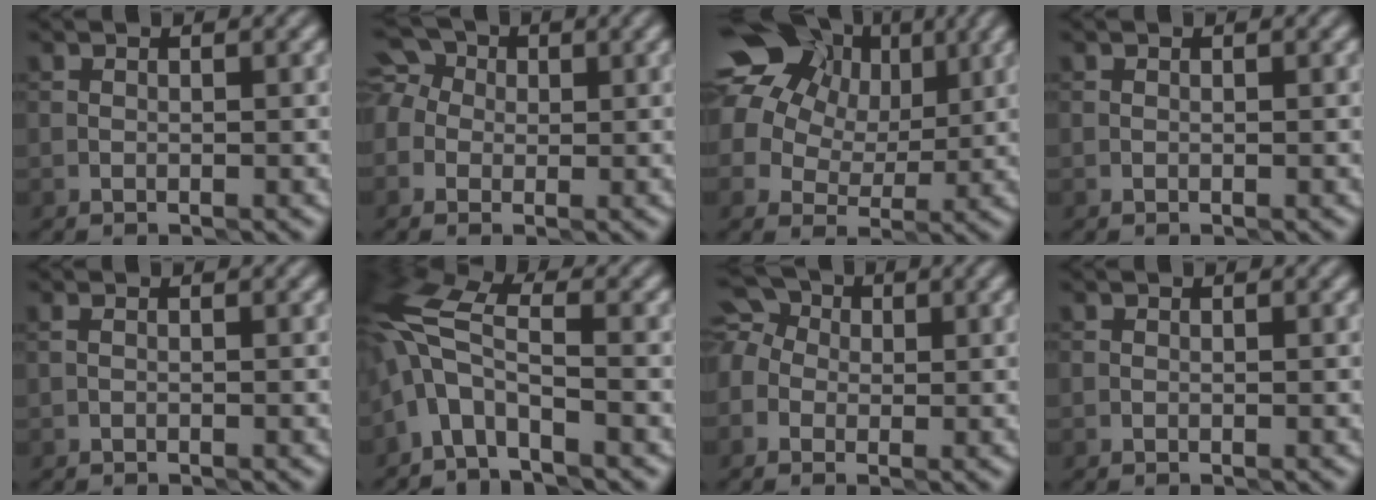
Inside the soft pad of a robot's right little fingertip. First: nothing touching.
{"total": 4.5, "force": [0.7, 3.8, 2.3], "torque": [-0.040, 0.031, -0.012]}
{"total": 18.1, "force": [8.2, 13.7, 8.5], "torque": [-0.189, 0.036, 0.147]}
{"total": 0.0}
{"total": 0.0}
{"total": 5.5, "force": [-2.7, 2.3, 4.2], "torque": [-0.087, 0.016, -0.065]}
{"total": 5.2, "force": [0.5, 4.4, 2.8], "torque": [-0.055, 0.033, -0.020]}
{"total": 0.0}